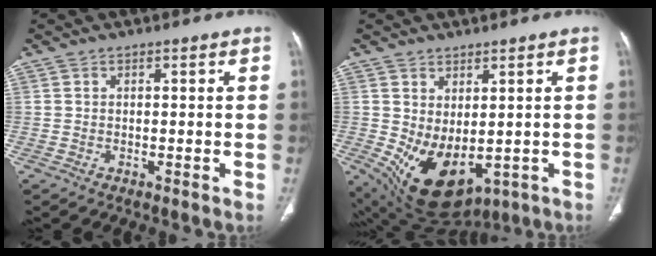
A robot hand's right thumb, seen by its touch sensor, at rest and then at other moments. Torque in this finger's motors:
{"motor_torque": [-0.41, 0.91, 0.45, 0.36, 0.15]}